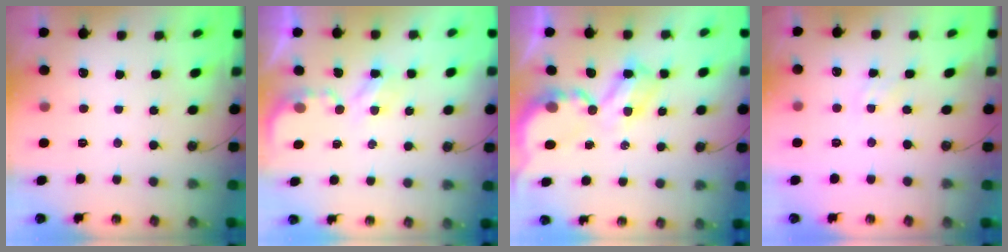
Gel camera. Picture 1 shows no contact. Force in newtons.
{"total": 2.8, "press": 2.8, "slide": 0.4}
{"total": 6.9, "press": 6.9, "slide": 0.5}
{"total": 0.9, "press": 0.9, "slide": 0.2}